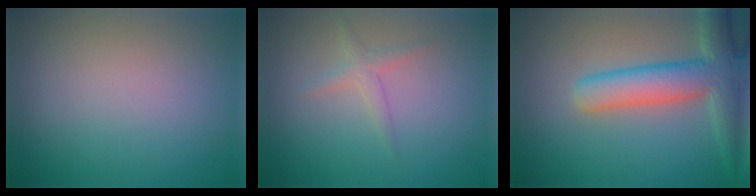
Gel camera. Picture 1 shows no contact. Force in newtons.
{"total": 1.3, "press": 1.3, "slide": 0.0}
{"total": 7.0, "press": 7.0, "slide": 0.5}